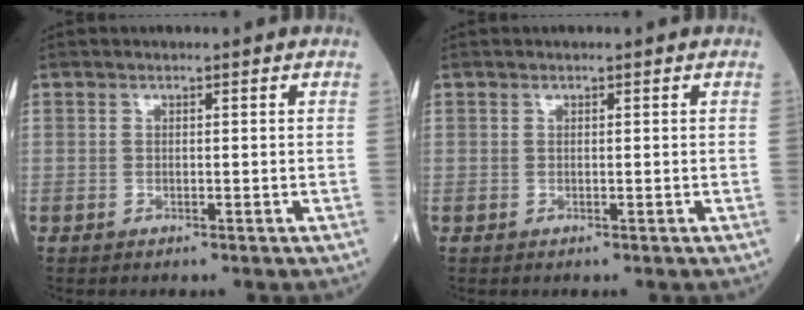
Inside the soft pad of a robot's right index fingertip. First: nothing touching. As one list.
[{"total": 0.0}]